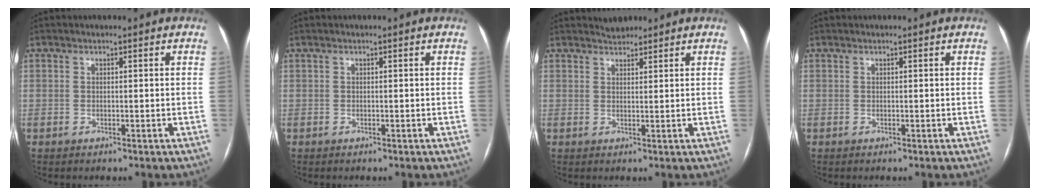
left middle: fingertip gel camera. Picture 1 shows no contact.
{"total": 0.0}
{"total": 1.8, "force": [1.8, 0.5, 0.0], "torque": [-0.005, 0.007, 0.031]}
{"total": 0.0}